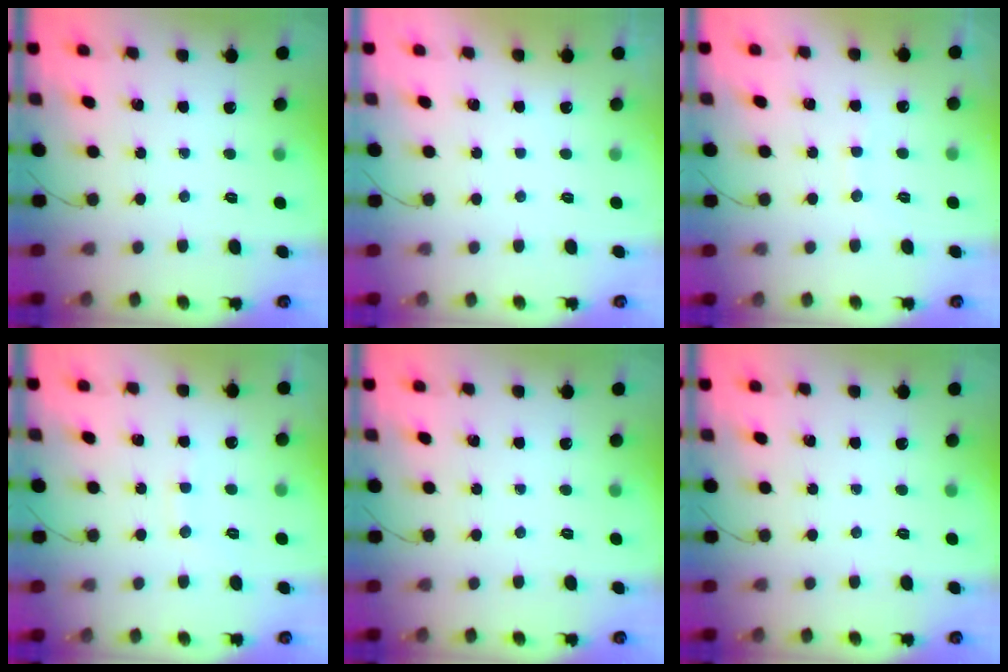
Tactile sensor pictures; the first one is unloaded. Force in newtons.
{"total": 2.9, "press": 2.9, "slide": 0.1}
{"total": 5.8, "press": 5.8, "slide": 0.8}
{"total": 6.6, "press": 6.5, "slide": 1.2}
{"total": 0.0}
{"total": 0.0}